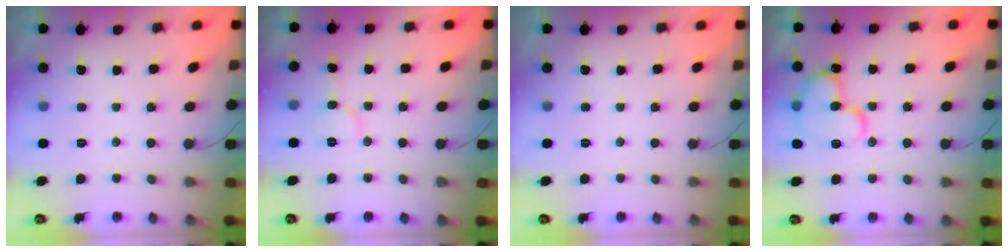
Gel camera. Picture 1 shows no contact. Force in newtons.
{"total": 5.8, "press": 5.8, "slide": 0.4}
{"total": 0.0}
{"total": 14.9, "press": 14.8, "slide": 2.0}